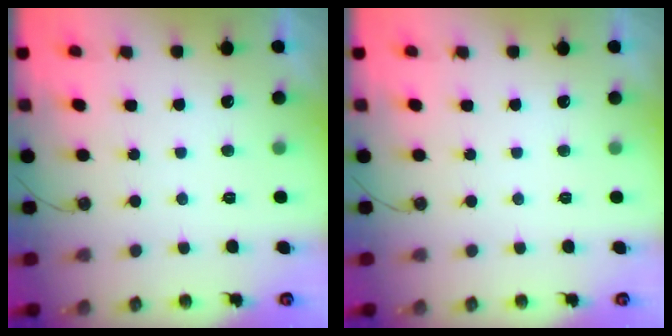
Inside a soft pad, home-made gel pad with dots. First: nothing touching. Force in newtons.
{"total": 0.0}